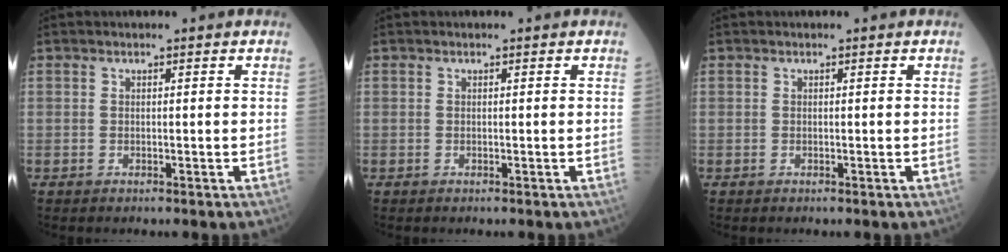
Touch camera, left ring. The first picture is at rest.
{"total": 0.0}
{"total": 0.0}